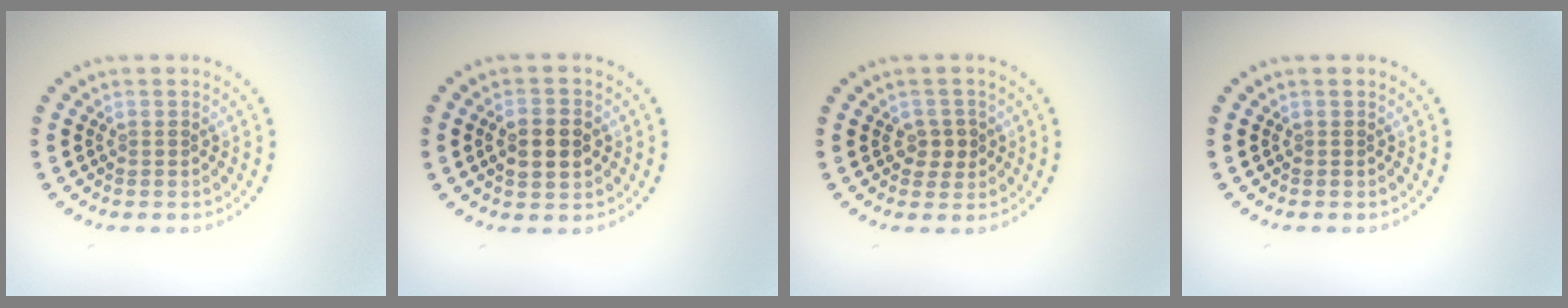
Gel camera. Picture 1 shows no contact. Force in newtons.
{"total": 4.2, "press": 4.2, "slide": 0.1}
{"total": 1.8, "press": 1.7, "slide": 0.5}
{"total": 0.0}